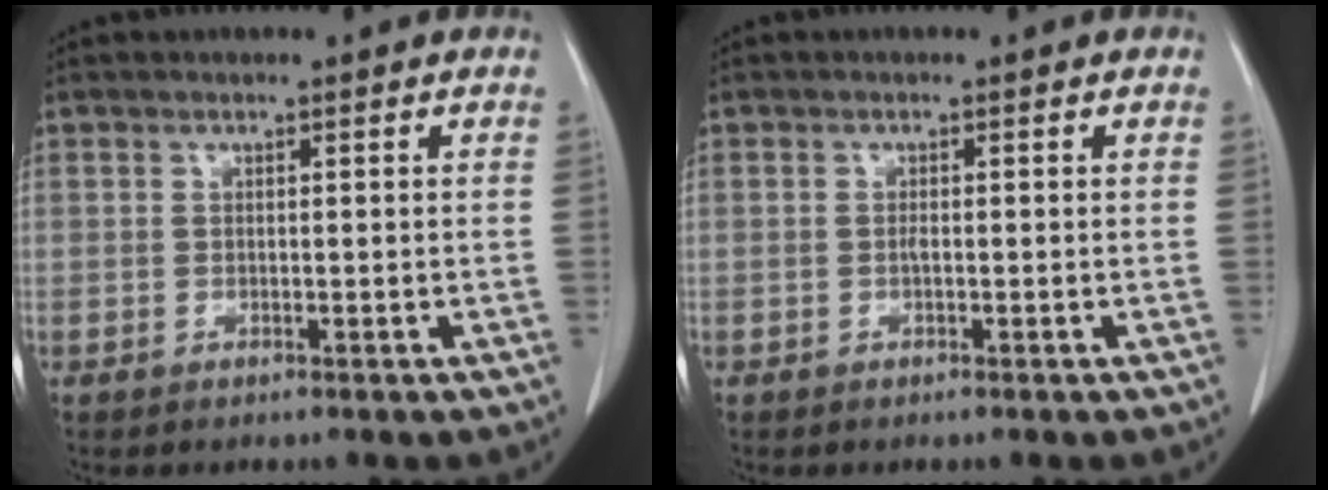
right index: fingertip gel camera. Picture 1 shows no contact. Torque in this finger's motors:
{"motor_torque": [0.17, -0.12, 0.13, 0.03]}